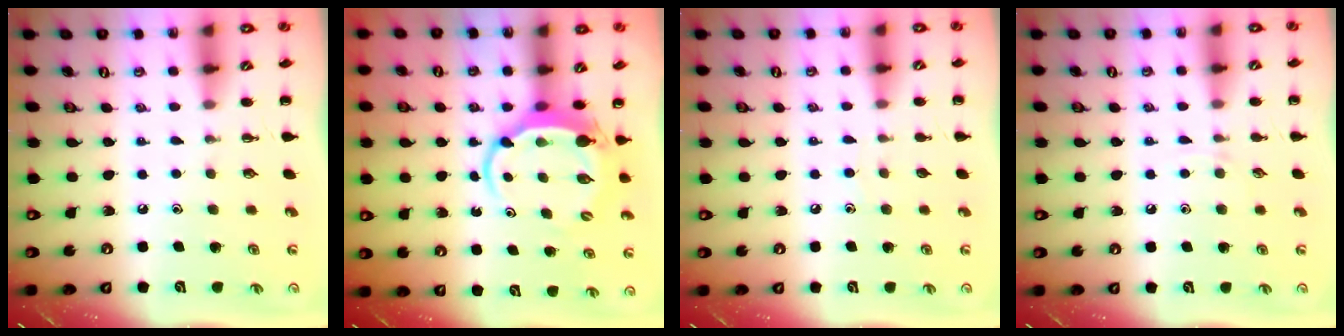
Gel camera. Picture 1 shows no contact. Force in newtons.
{"total": 5.6, "press": 5.5, "slide": 1.0}
{"total": 2.5, "press": 2.3, "slide": 1.0}
{"total": 2.5, "press": 2.3, "slide": 0.9}